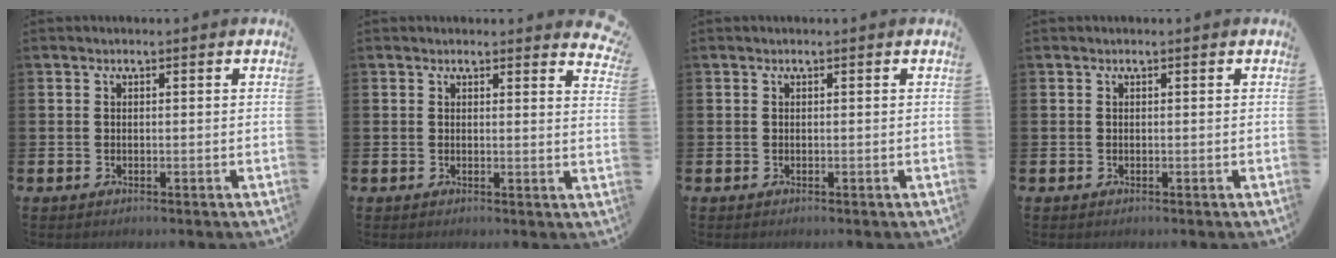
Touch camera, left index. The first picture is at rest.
{"total": 2.0, "force": [2.0, 0.2, 0.1], "torque": [0.012, -0.016, 0.032]}
{"total": 0.0}
{"total": 0.0}